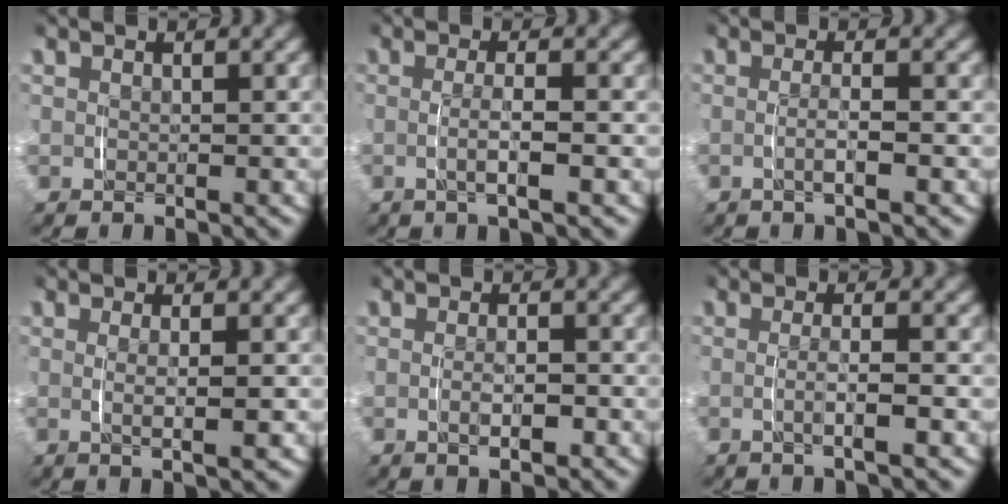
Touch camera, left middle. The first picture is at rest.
{"total": 2.4, "force": [-0.6, 0.1, 2.3], "torque": [-0.041, -0.001, -0.010]}
{"total": 1.7, "force": [-0.6, -0.1, 1.5], "torque": [-0.027, -0.002, -0.011]}
{"total": 2.3, "force": [0.1, 0.1, 2.3], "torque": [-0.037, -0.003, 0.005]}
{"total": 2.0, "force": [-0.5, 0.7, 1.8], "torque": [-0.027, 0.000, -0.007]}
{"total": 2.2, "force": [-0.7, 0.0, 2.1], "torque": [-0.034, -0.001, -0.011]}